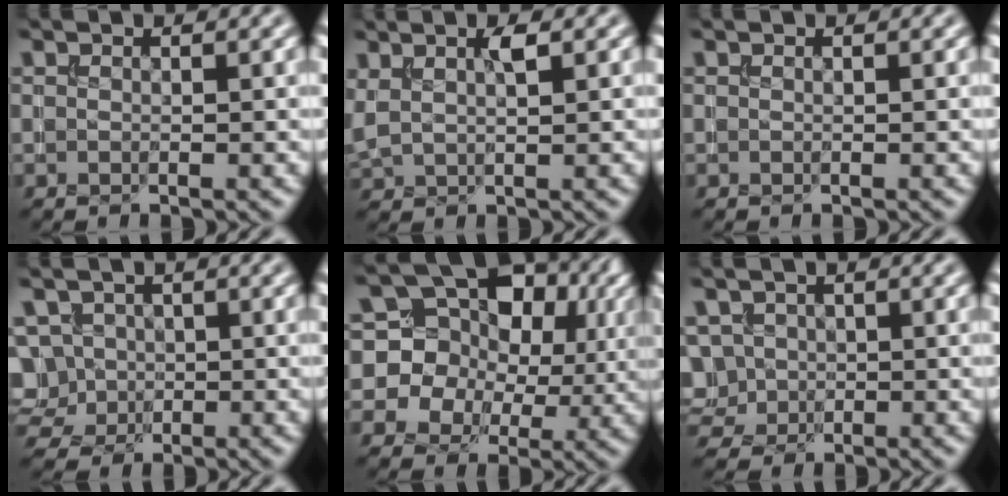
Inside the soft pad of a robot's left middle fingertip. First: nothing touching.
{"total": 2.1, "force": [1.0, 0.6, 1.7], "torque": [-0.036, 0.002, 0.024]}
{"total": 0.0}
{"total": 6.3, "force": [0.4, 5.6, 2.7], "torque": [-0.055, 0.029, -0.007]}
{"total": 15.7, "force": [4.8, 12.8, 7.7], "torque": [-0.152, 0.036, 0.074]}
{"total": 4.4, "force": [-0.1, 4.0, 1.8], "torque": [-0.043, 0.021, -0.004]}